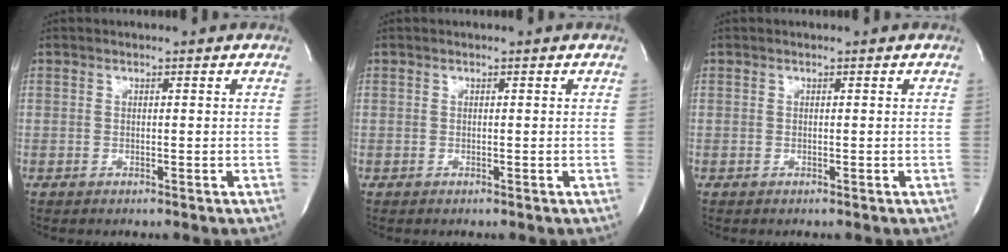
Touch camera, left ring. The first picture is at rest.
{"total": 0.0}
{"total": 0.0}